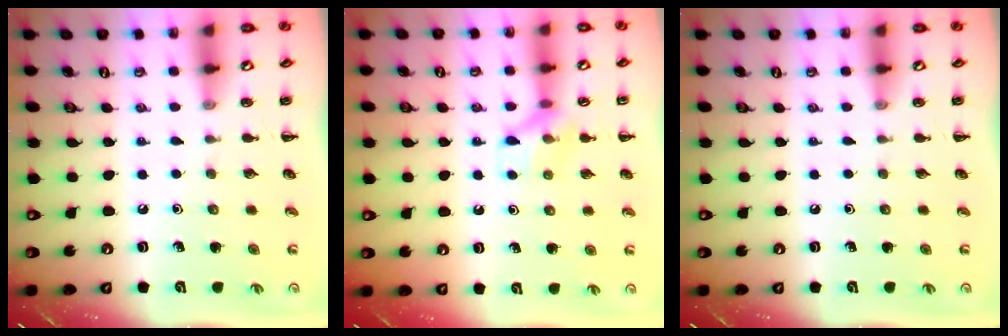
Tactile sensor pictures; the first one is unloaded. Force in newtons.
{"total": 8.8, "press": 8.8, "slide": 0.7}
{"total": 0.0}